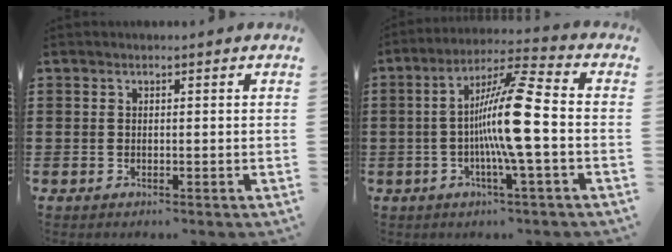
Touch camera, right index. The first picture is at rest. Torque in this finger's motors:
{"motor_torque": [2.14, 0.00, 0.62, 0.21]}